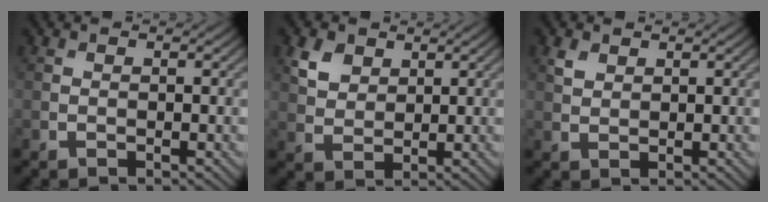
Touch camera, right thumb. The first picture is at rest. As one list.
[{"total": 3.7, "force": [2.1, 2.5, 1.7], "torque": [-0.046, 0.001, 0.045]}, {"total": 1.8, "force": [1.2, 1.1, 0.8], "torque": [-0.022, 0.000, 0.025]}]